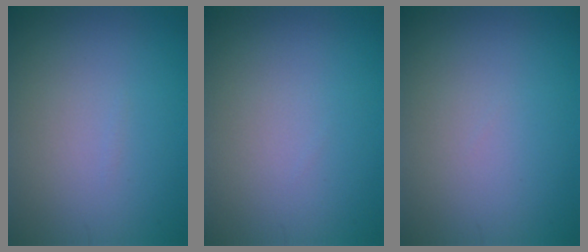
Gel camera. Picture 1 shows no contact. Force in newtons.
{"total": 0.0}
{"total": 0.0}